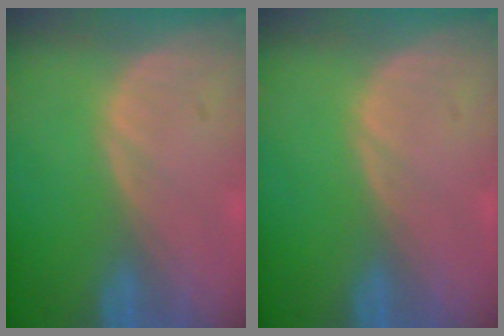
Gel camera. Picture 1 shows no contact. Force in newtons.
{"total": 0.0}